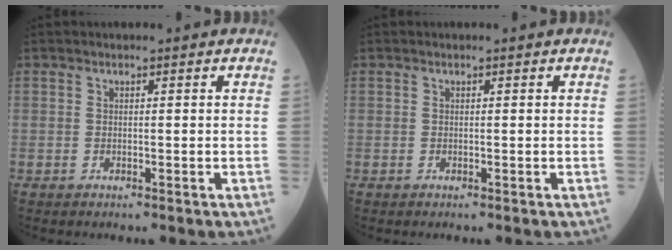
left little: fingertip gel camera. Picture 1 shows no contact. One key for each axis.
{"total": 0.0}